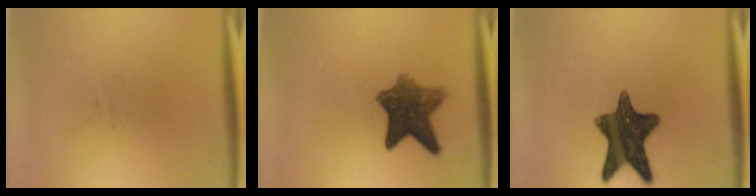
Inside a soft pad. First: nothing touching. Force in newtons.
{"total": 7.7}
{"total": 12.8}